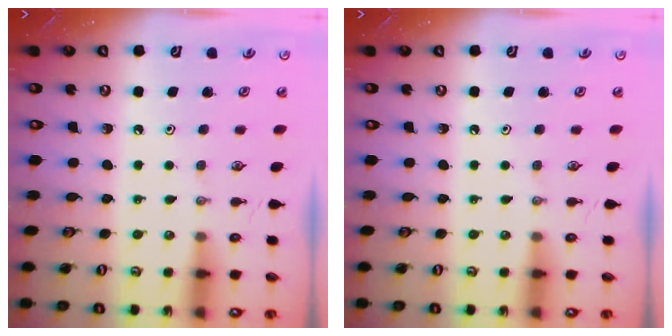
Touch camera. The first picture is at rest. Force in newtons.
{"total": 0.0}